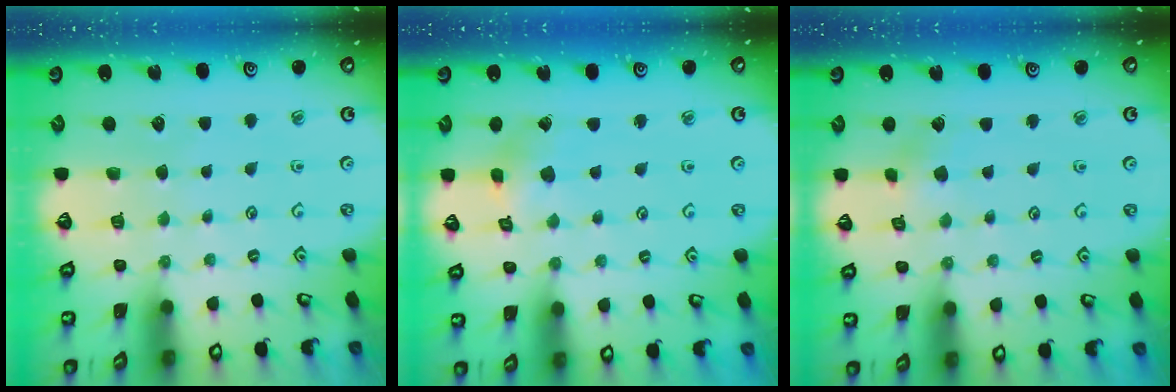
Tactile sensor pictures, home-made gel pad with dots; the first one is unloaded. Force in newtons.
{"total": 2.6, "press": 2.6, "slide": 0.3}
{"total": 2.9, "press": 2.9, "slide": 0.3}